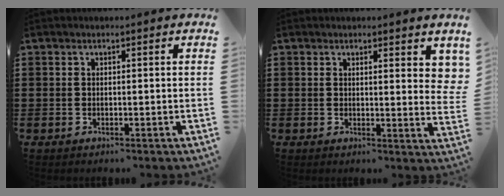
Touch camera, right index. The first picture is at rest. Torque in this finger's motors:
{"motor_torque": [-0.13, 0.17, 0.03, -0.01]}